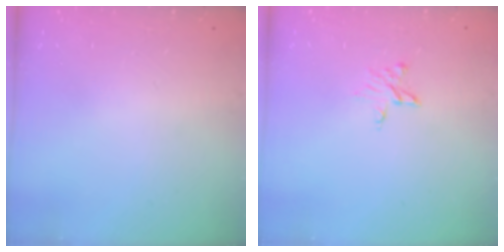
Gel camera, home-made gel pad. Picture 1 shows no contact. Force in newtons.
{"total": 4.5, "press": 4.5, "slide": 0.4}